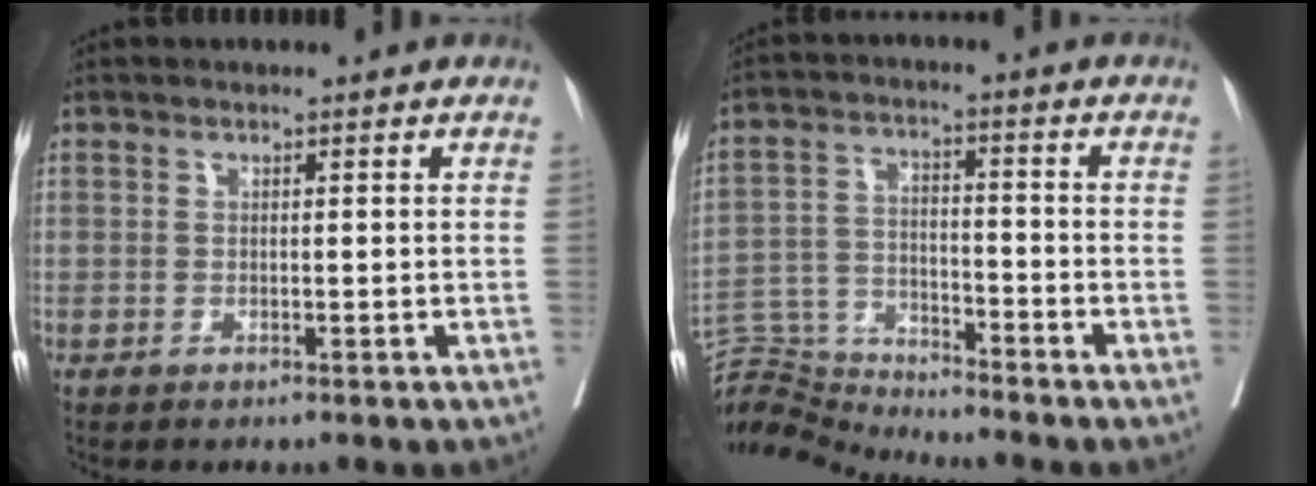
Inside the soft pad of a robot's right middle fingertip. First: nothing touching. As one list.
[{"total": 8.7, "force": [-8.5, -1.1, -1.3], "torque": [0.019, 0.024, -0.162]}]